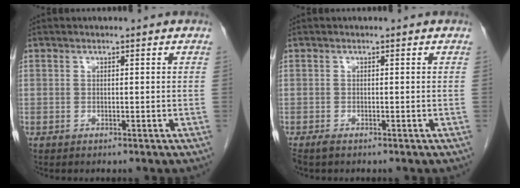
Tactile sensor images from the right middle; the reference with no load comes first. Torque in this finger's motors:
{"motor_torque": [0.26, -0.09, 0.07, 0.02]}